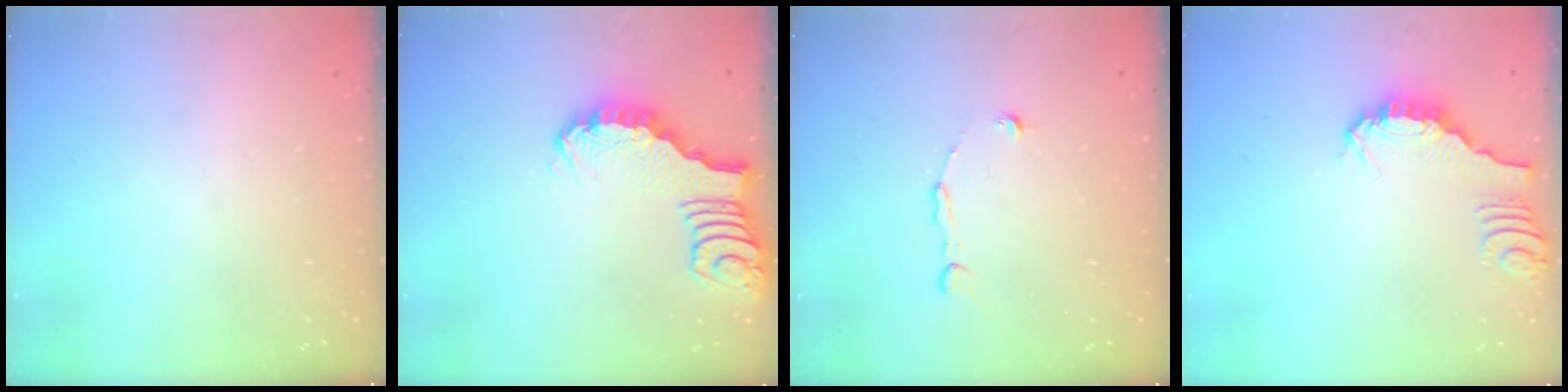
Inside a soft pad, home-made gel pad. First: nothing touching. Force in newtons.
{"total": 2.7, "press": 2.7, "slide": 0.4}
{"total": 1.9, "press": 1.9, "slide": 0.2}
{"total": 1.3, "press": 1.3, "slide": 0.3}